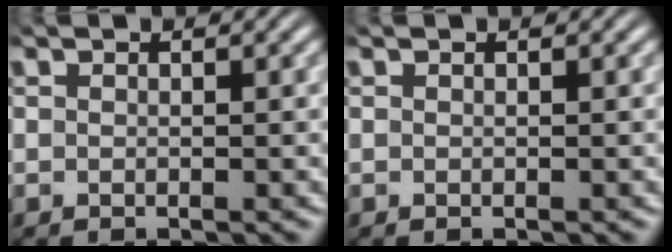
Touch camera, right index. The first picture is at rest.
{"total": 0.0}